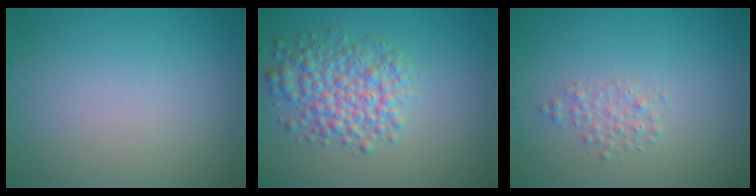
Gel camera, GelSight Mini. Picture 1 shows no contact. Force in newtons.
{"total": 5.2, "press": 5.2, "slide": 0.1}
{"total": 1.4, "press": 1.4, "slide": 0.0}